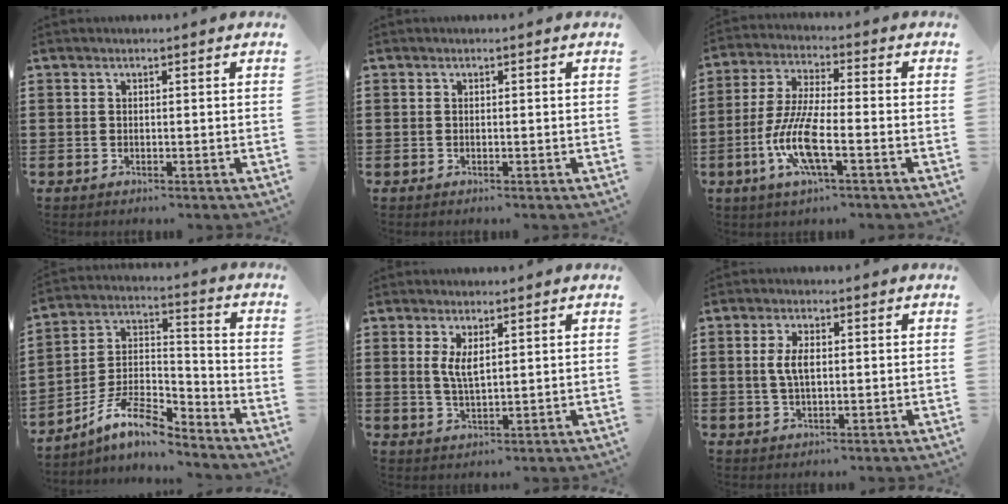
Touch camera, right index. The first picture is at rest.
{"total": 0.0}
{"total": 9.6, "force": [-3.7, 2.3, 8.5], "torque": [-0.193, -0.015, -0.074]}
{"total": 10.2, "force": [-8.2, 2.5, 5.5], "torque": [-0.118, 0.011, -0.164]}
{"total": 3.4, "force": [1.2, 1.2, 3.0], "torque": [-0.062, 0.004, 0.020]}
{"total": 3.9, "force": [0.4, 1.7, 3.5], "torque": [-0.078, 0.004, 0.002]}